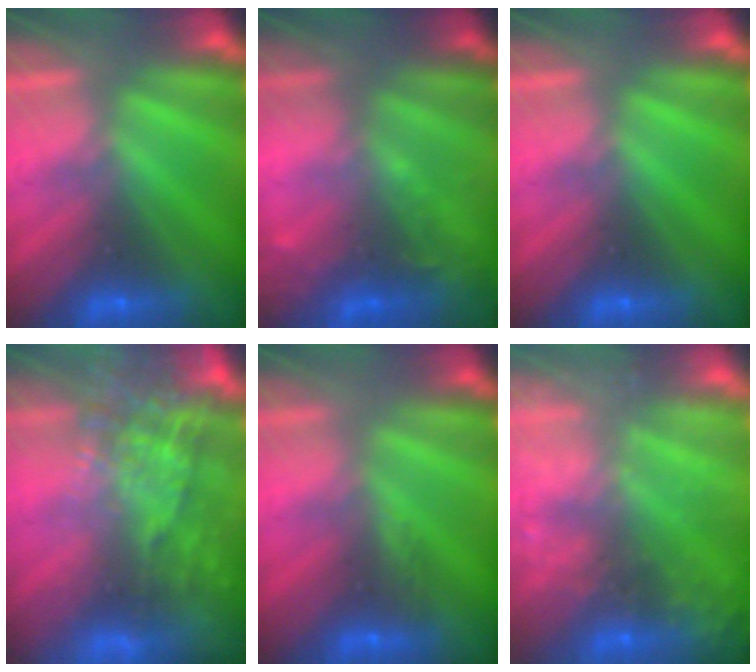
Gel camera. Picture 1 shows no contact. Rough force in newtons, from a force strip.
{"total": 2.2}
{"total": 0.0}
{"total": 8.0}
{"total": 2.8}
{"total": 8.0}